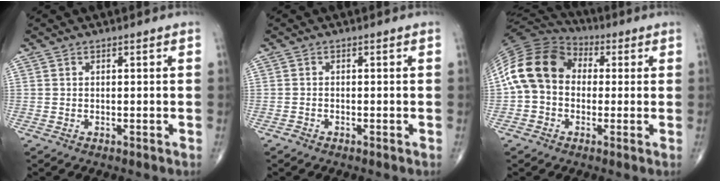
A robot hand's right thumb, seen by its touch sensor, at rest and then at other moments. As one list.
[{"total": 0.7, "force": [-0.6, 0.3, 0.1], "torque": [-0.004, 0.000, -0.016]}, {"total": 14.2, "force": [0.8, 10.9, 9.0], "torque": [-0.168, 0.038, 0.001]}]